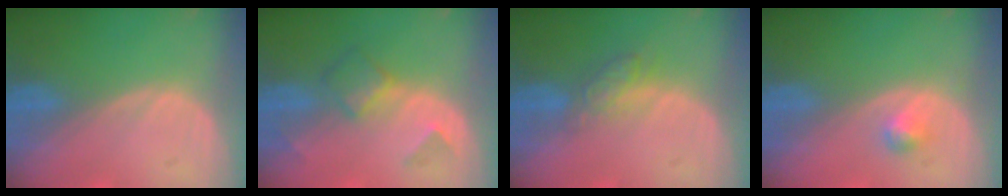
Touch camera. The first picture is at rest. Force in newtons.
{"total": 4.8, "press": 4.6, "slide": 1.4}
{"total": 4.7, "press": 4.2, "slide": 2.1}
{"total": 1.7, "press": 1.7, "slide": 0.2}